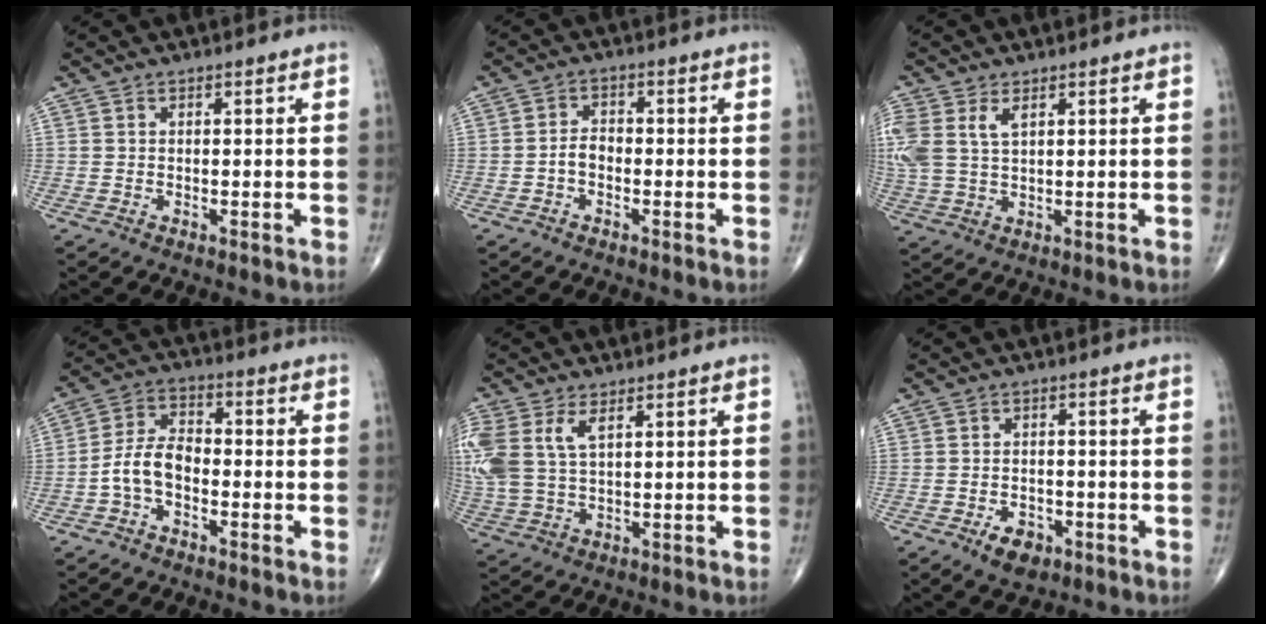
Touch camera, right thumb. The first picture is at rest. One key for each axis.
{"total": 2.7, "fx": -1.0, "fy": 1.7, "fz": 1.8, "tx": -0.025, "ty": 0.013, "tz": -0.025}
{"total": 10.1, "fx": 3.4, "fy": 5.9, "fz": 7.4, "tx": -0.196, "ty": 0.004, "tz": 0.077}
{"total": 7.1, "fx": -2.4, "fy": 4.3, "fz": 5.2, "tx": -0.096, "ty": 0.033, "tz": -0.056}
{"total": 12.1, "fx": 4.0, "fy": 6.7, "fz": 9.2, "tx": -0.239, "ty": 0.003, "tz": 0.089}
{"total": 4.9, "fx": -2.6, "fy": 3.0, "fz": 2.9, "tx": -0.036, "ty": 0.008, "tz": -0.038}